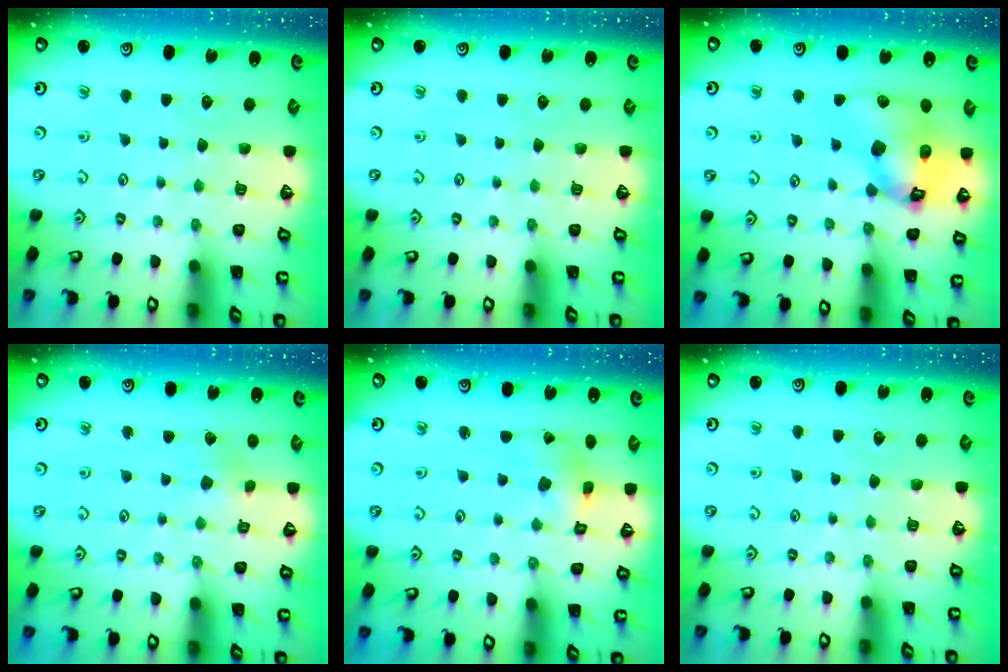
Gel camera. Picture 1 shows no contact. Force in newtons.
{"total": 0.0}
{"total": 16.7, "press": 16.5, "slide": 2.3}
{"total": 3.2, "press": 3.2, "slide": 0.5}
{"total": 4.6, "press": 4.6, "slide": 0.7}
{"total": 0.0}